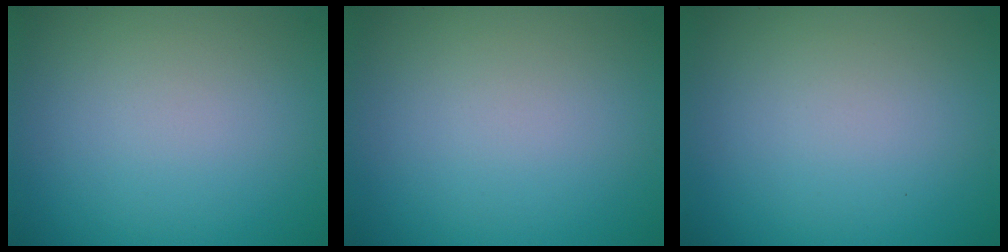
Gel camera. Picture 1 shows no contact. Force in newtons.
{"total": 0.0}
{"total": 0.0}